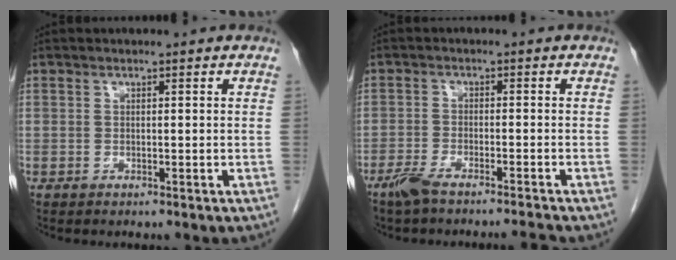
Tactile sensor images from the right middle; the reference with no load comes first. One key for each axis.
{"total": 5.1, "fx": -4.5, "fy": -0.4, "fz": 2.5, "tx": -0.047, "ty": -0.007, "tz": -0.081}